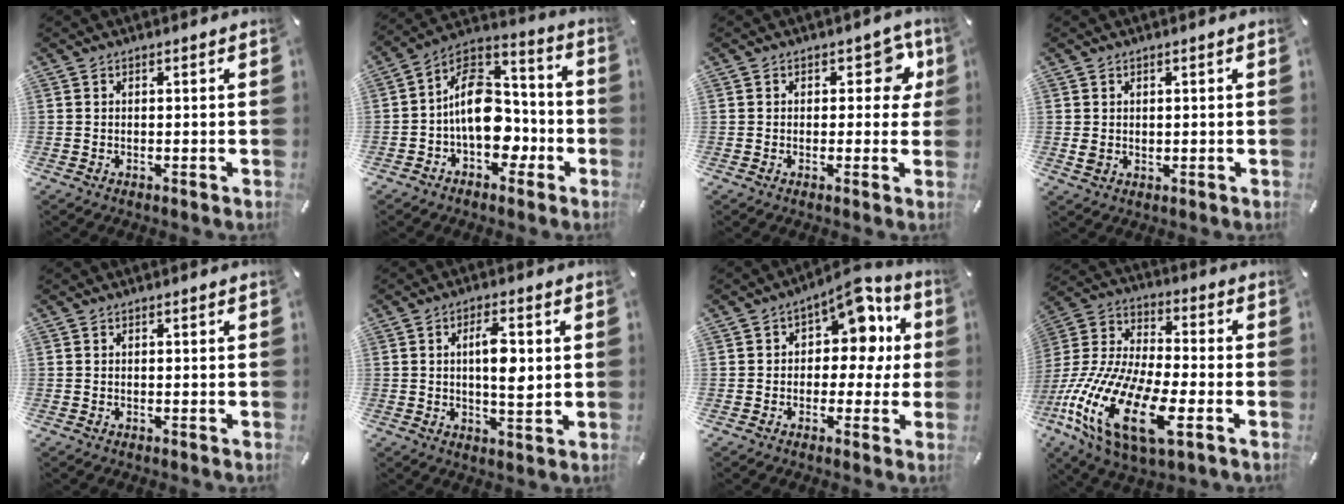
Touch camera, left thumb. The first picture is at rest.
{"total": 15.1, "force": [-2.5, 11.3, 9.7], "torque": [-0.154, 0.003, -0.045]}
{"total": 7.1, "force": [2.3, 4.7, 4.9], "torque": [-0.036, -0.006, 0.031]}
{"total": 1.9, "force": [0.4, 1.7, 0.7], "torque": [-0.008, -0.002, 0.007]}
{"total": 0.0}
{"total": 7.9, "force": [1.1, 3.1, 7.2], "torque": [-0.121, -0.006, 0.012]}
{"total": 10.5, "force": [4.5, 7.1, 6.3], "torque": [-0.074, -0.037, 0.074]}
{"total": 22.7, "force": [-9.3, 9.6, 18.3], "torque": [-0.402, 0.024, -0.163]}